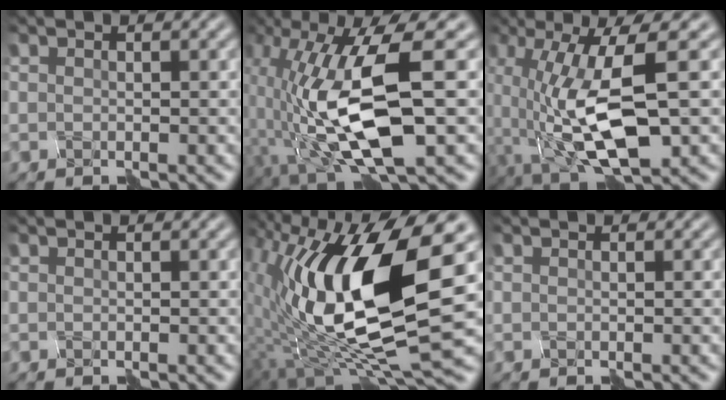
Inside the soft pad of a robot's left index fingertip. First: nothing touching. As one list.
[{"total": 11.3, "force": [-2.8, 3.3, 10.4], "torque": [-0.211, -0.001, -0.043]}, {"total": 10.1, "force": [-2.0, 3.4, 9.3], "torque": [-0.196, -0.006, -0.023]}, {"total": 0.0}, {"total": 17.0, "force": [1.1, 7.4, 15.3], "torque": [-0.300, -0.003, 0.022]}, {"total": 0.0}]